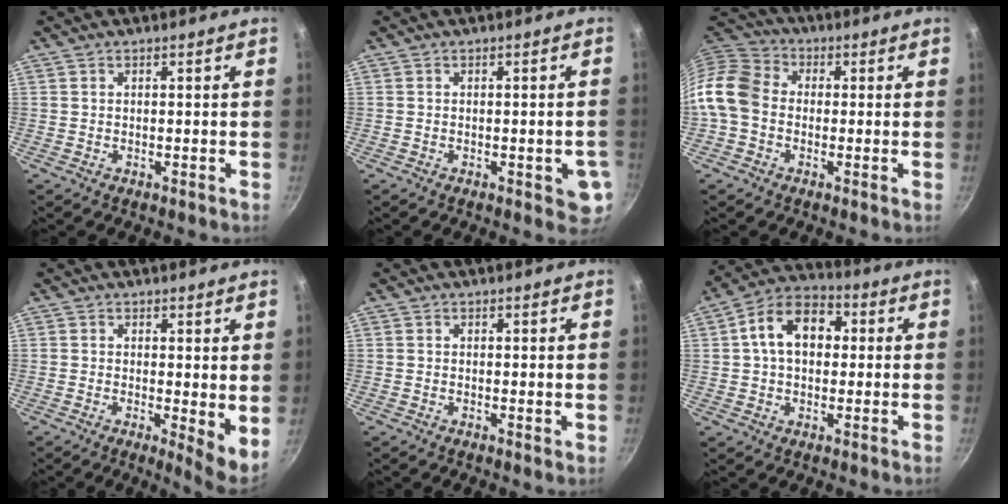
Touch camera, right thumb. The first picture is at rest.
{"total": 5.3, "force": [-1.4, 1.9, 4.7], "torque": [-0.045, -0.005, -0.018]}
{"total": 10.3, "force": [-1.4, 8.1, 6.2], "torque": [-0.100, 0.025, -0.053]}
{"total": 5.4, "force": [0.5, 1.6, 5.2], "torque": [-0.072, -0.021, 0.005]}
{"total": 0.6, "force": [0.2, 0.2, 0.5], "torque": [-0.007, -0.005, 0.000]}
{"total": 12.3, "force": [1.9, 8.6, 8.6], "torque": [-0.109, 0.026, 0.012]}